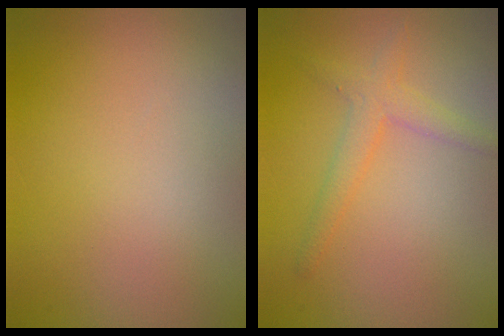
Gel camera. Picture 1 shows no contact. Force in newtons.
{"total": 2.1, "press": 2.1, "slide": 0.1}